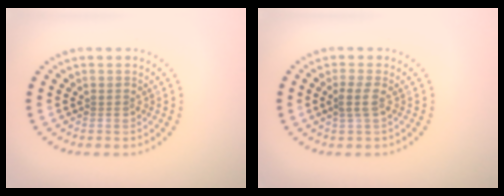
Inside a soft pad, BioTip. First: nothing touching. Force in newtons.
{"total": 1.4, "press": 1.2, "slide": 0.9}